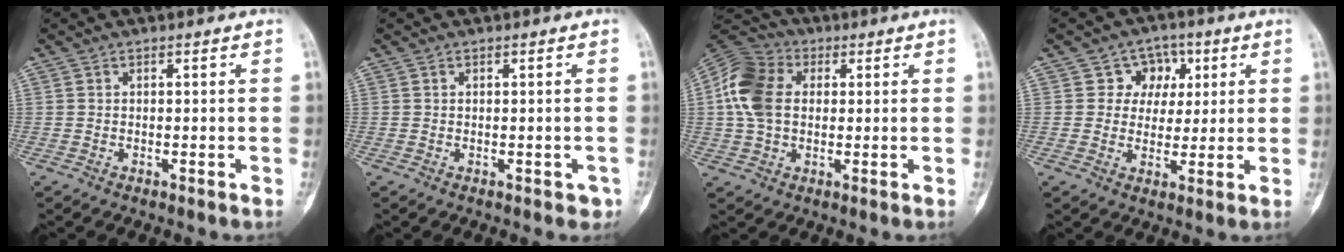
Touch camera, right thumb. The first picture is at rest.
{"total": 1.2, "force": [-0.4, 0.9, 0.7], "torque": [0.007, 0.003, -0.004]}
{"total": 12.1, "force": [1.7, 8.8, 8.2], "torque": [-0.162, 0.019, 0.022]}
{"total": 6.6, "force": [2.2, 6.0, 1.9], "torque": [0.020, 0.003, 0.028]}